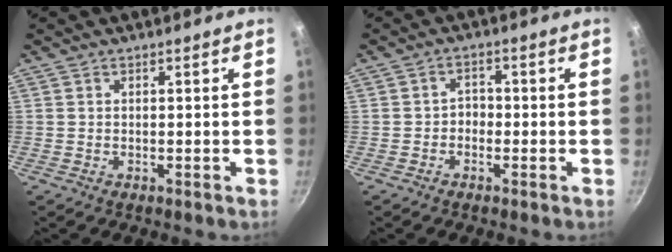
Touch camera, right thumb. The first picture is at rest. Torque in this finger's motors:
{"motor_torque": [-0.11, 0.13, -0.02, 0.20, 0.03]}